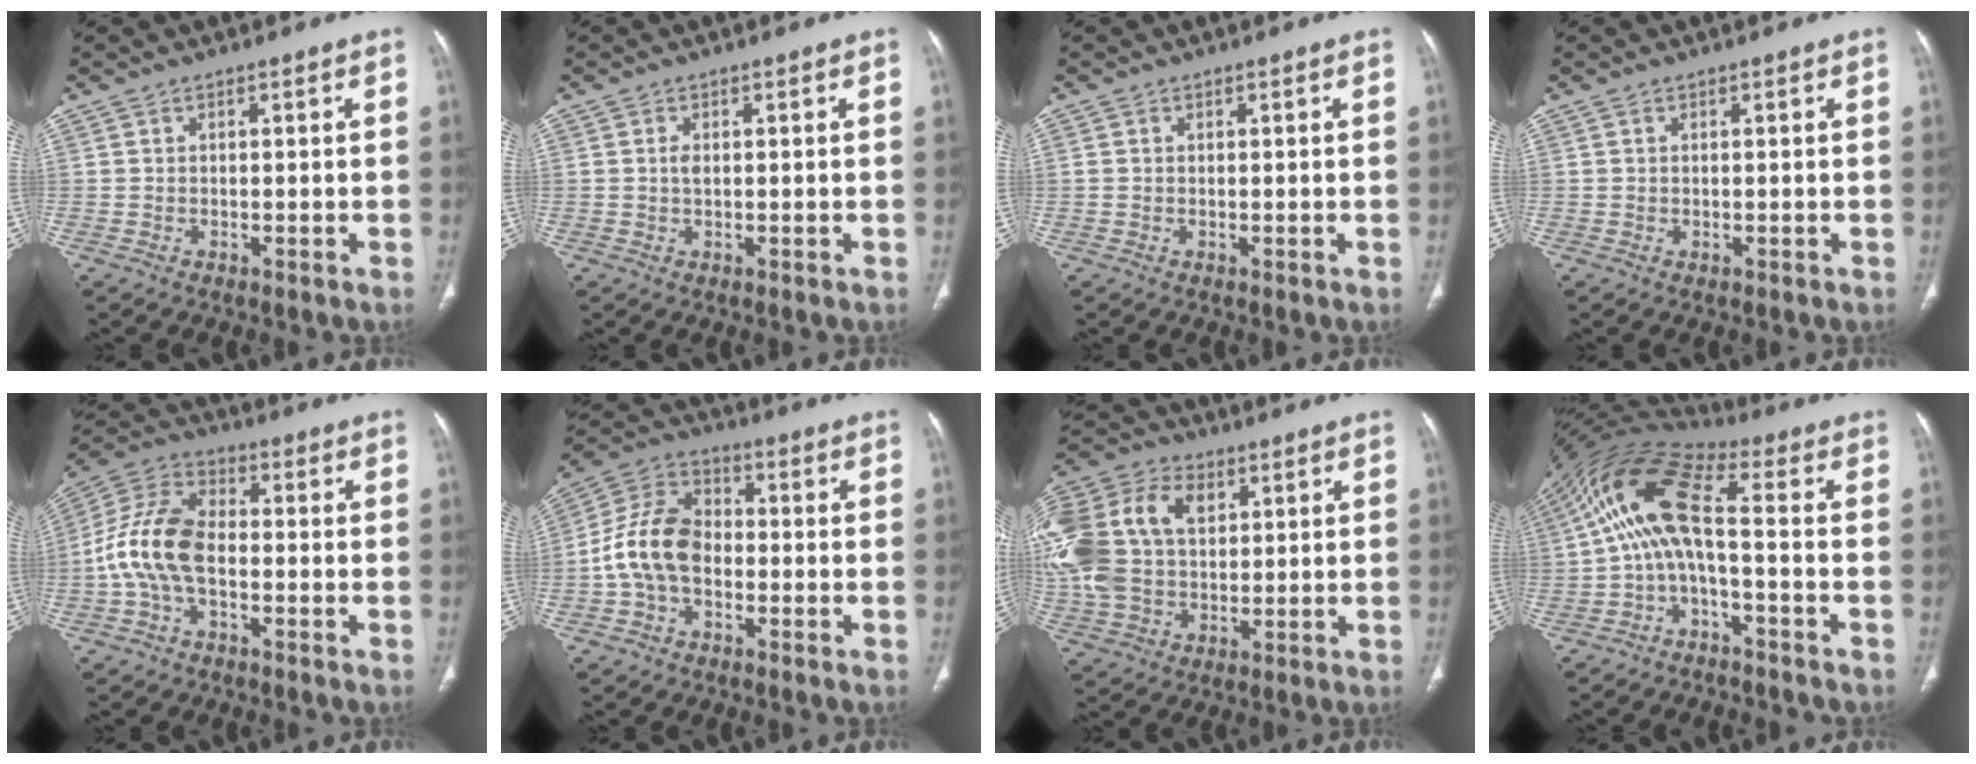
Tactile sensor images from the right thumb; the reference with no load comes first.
{"total": 1.3, "force": [0.2, 0.8, 1.1], "torque": [-0.019, 0.000, 0.004]}
{"total": 0.6, "force": [0.1, 0.6, 0.2], "torque": [-0.002, 0.002, 0.002]}
{"total": 0.0}
{"total": 12.4, "force": [-2.1, 7.2, 9.9], "torque": [-0.204, 0.037, -0.048]}
{"total": 12.1, "force": [-2.1, 8.4, 8.5], "torque": [-0.156, 0.039, -0.050]}
{"total": 23.7, "force": [5.4, 16.3, 16.4], "torque": [-0.372, 0.035, 0.105]}
{"total": 12.6, "force": [-1.7, 4.6, 11.6], "torque": [-0.229, 0.067, -0.043]}